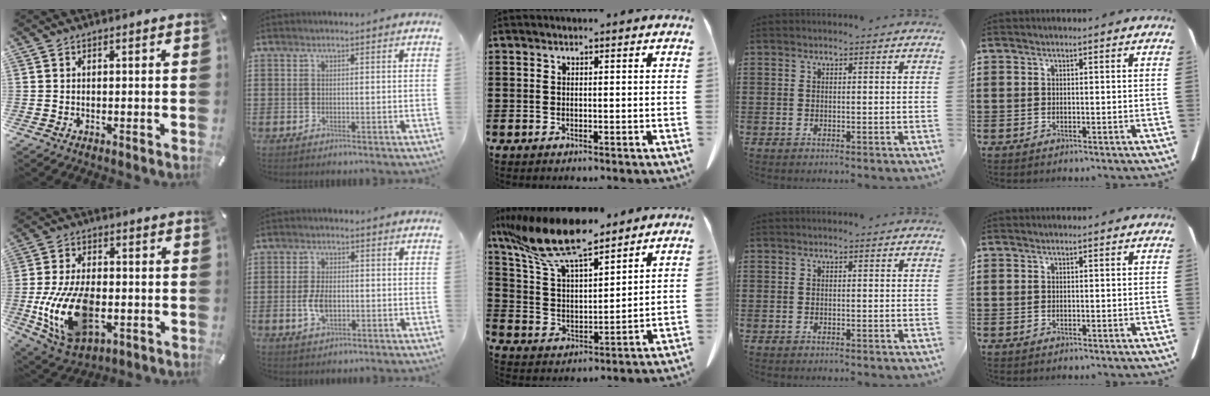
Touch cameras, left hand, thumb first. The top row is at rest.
{"thumb": {"total": 18.1, "force": [-4.0, 11.2, 13.6], "torque": [-0.288, -0.001, -0.065]}, "index": {"total": 4.7, "force": [-0.6, 2.5, 3.9], "torque": [-0.091, -0.004, -0.016]}, "middle": {"total": 12.8, "force": [10.0, 2.1, 7.6], "torque": [-0.192, -0.050, 0.174]}}